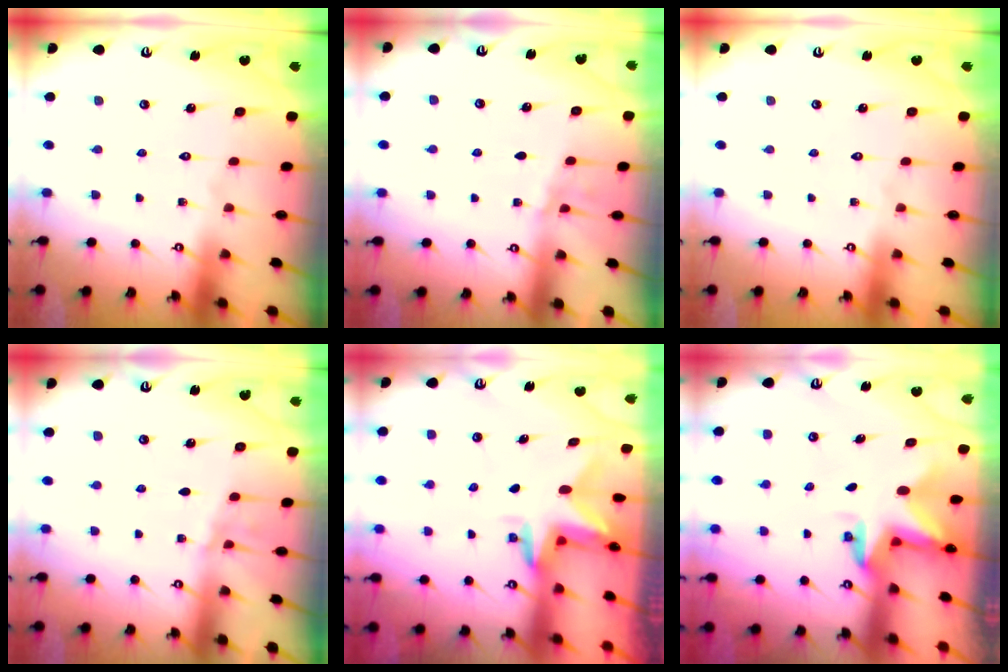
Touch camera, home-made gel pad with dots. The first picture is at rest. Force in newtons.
{"total": 2.4, "press": 2.3, "slide": 0.3}
{"total": 0.0}
{"total": 2.4, "press": 2.3, "slide": 0.3}
{"total": 3.0, "press": 3.0, "slide": 0.3}
{"total": 3.5, "press": 3.5, "slide": 0.3}